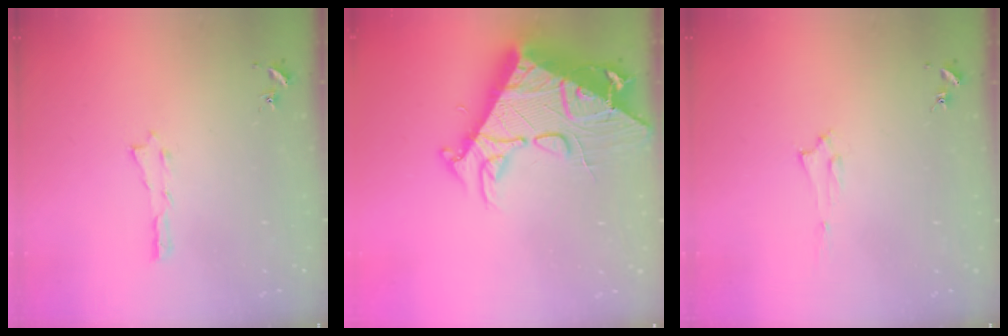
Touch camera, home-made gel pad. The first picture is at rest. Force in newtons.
{"total": 15.2, "press": 15.0, "slide": 1.9}
{"total": 1.5, "press": 1.5, "slide": 0.2}